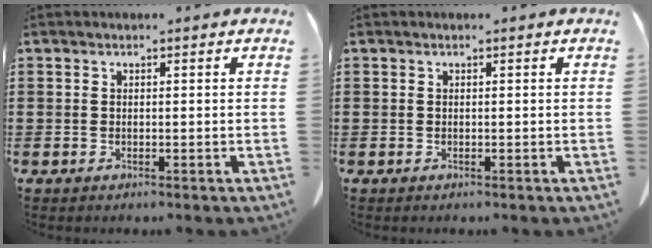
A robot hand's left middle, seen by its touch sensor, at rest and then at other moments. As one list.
[{"total": 0.0}]